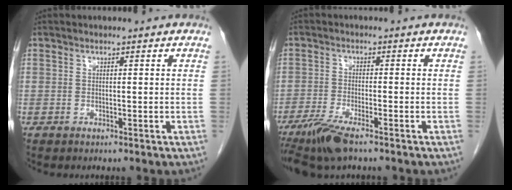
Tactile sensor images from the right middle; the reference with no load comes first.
{"total": 6.5, "force": [-4.7, 0.8, 4.4], "torque": [-0.086, -0.017, -0.086]}